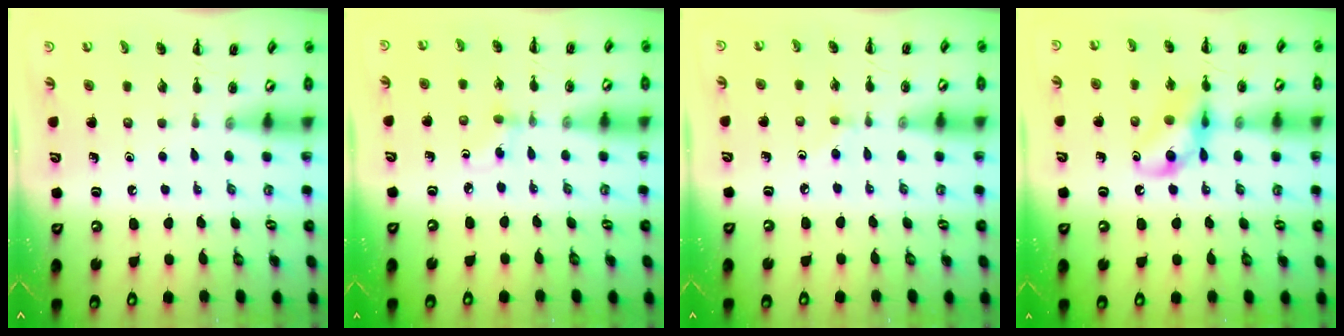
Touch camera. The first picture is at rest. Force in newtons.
{"total": 2.5, "press": 2.2, "slide": 1.1}
{"total": 2.0, "press": 1.8, "slide": 0.8}
{"total": 12.9, "press": 12.7, "slide": 1.9}